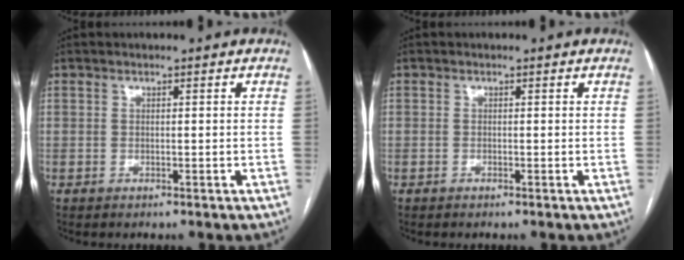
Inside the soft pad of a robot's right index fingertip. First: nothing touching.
{"total": 0.0}